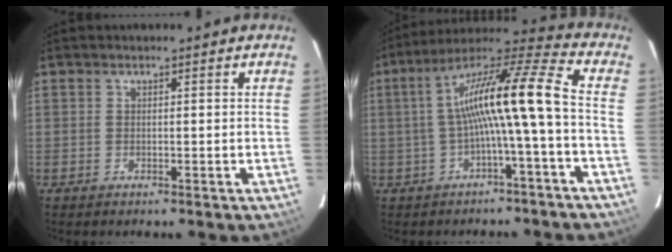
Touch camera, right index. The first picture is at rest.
{"total": 14.6, "force": [-1.8, 0.1, 14.5], "torque": [-0.262, 0.019, -0.036]}